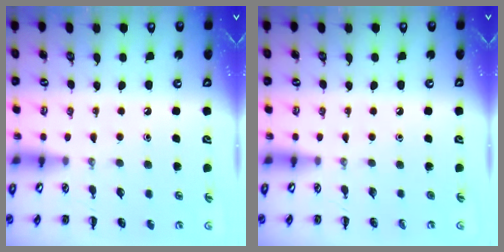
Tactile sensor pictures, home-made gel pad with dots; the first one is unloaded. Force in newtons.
{"total": 0.0}